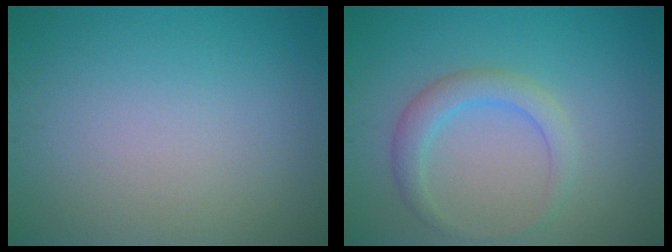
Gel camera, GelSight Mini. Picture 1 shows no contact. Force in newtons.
{"total": 2.8, "press": 2.8, "slide": 0.0}